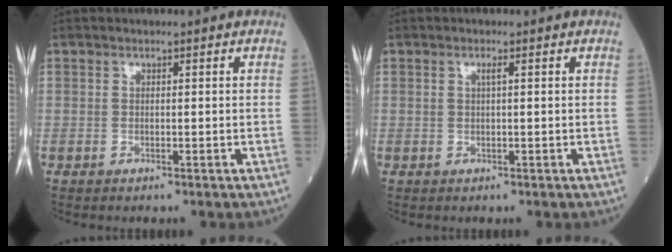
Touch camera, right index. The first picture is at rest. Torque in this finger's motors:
{"motor_torque": [0.02, -0.02, 0.03, 0.03]}